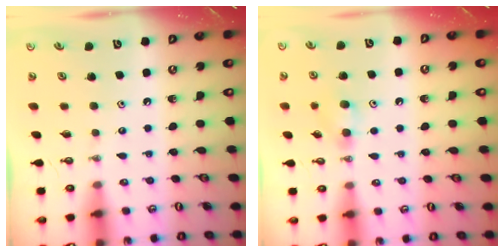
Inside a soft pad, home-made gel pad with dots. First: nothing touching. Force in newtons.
{"total": 6.3, "press": 6.2, "slide": 1.3}